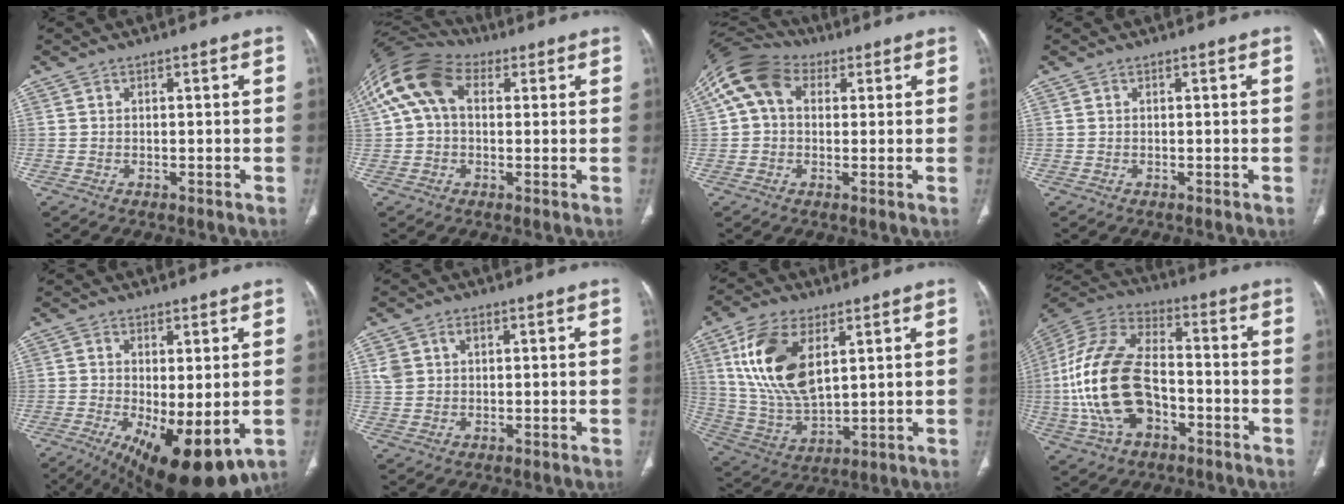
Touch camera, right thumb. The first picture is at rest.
{"total": 13.2, "force": [3.6, 8.7, 9.2], "torque": [-0.188, 0.043, 0.060]}
{"total": 11.8, "force": [3.5, 8.6, 7.3], "torque": [-0.139, 0.038, 0.056]}
{"total": 0.0}
{"total": 14.4, "force": [-4.3, 5.5, 12.6], "torque": [-0.193, -0.022, -0.047]}
{"total": 3.9, "force": [1.5, 2.8, 2.1], "torque": [-0.035, 0.001, 0.037]}
{"total": 17.0, "force": [6.2, 8.8, 13.2], "torque": [-0.254, -0.022, 0.129]}
{"total": 21.5, "force": [-4.2, 12.9, 16.6], "torque": [-0.343, 0.024, -0.077]}